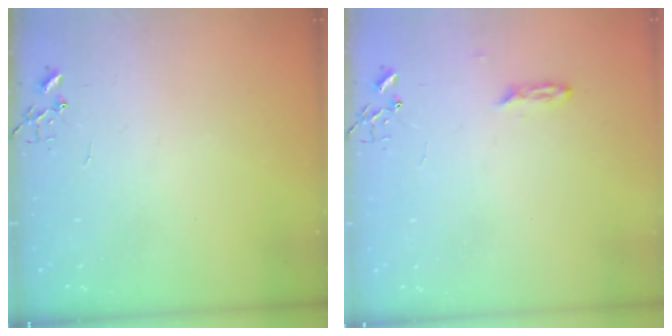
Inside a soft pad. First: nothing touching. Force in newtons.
{"total": 2.3, "press": 2.2, "slide": 0.4}